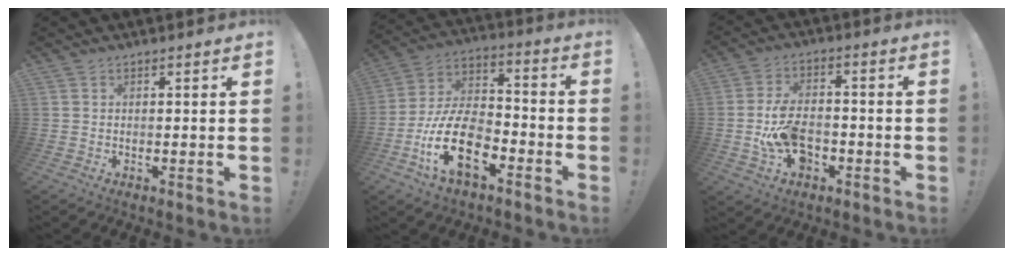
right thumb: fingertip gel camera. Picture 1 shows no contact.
{"total": 19.5, "force": [-8.9, 10.6, 13.8], "torque": [-0.266, 0.051, -0.148]}
{"total": 12.1, "force": [-3.8, 8.2, 8.1], "torque": [-0.150, 0.020, -0.065]}